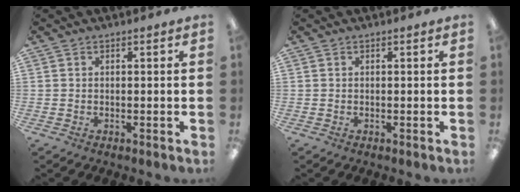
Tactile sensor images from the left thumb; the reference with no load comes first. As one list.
[{"total": 0.0}]